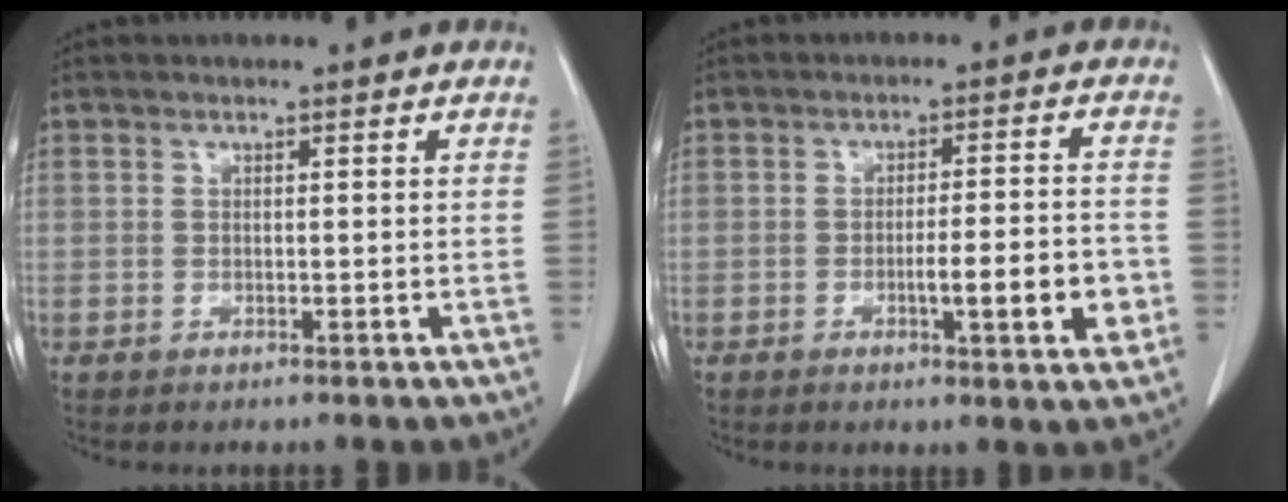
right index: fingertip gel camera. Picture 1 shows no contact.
{"total": 7.8, "force": [-2.4, 0.8, 7.4], "torque": [-0.105, 0.001, -0.030]}